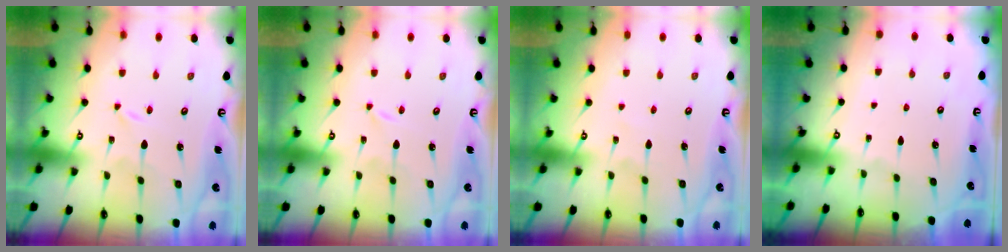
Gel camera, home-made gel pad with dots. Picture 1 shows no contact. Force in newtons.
{"total": 0.0}
{"total": 2.7, "press": 2.7, "slide": 0.2}
{"total": 0.0}